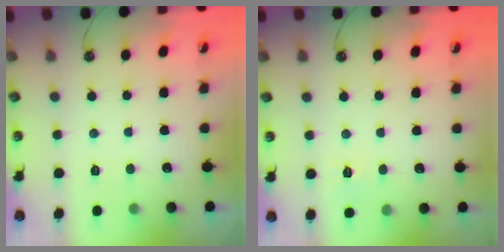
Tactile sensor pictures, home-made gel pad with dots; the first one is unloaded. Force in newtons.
{"total": 5.7, "press": 5.7, "slide": 0.6}